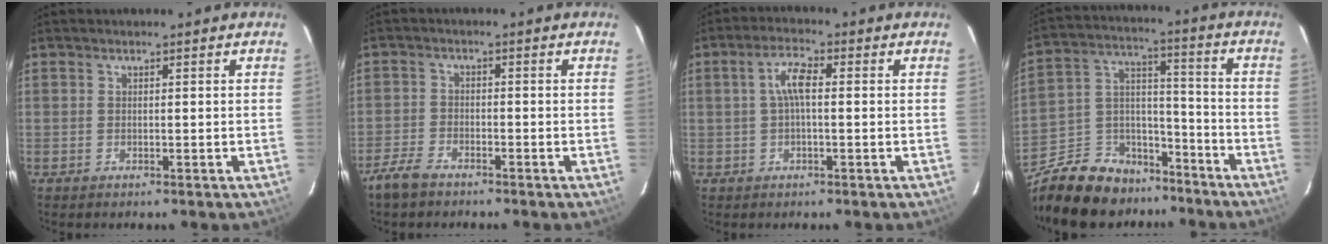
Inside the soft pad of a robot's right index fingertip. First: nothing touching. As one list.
[{"total": 4.9, "force": [-4.0, 2.0, 2.1], "torque": [-0.064, -0.002, -0.080]}, {"total": 4.4, "force": [0.3, 1.3, 4.2], "torque": [-0.083, 0.012, 0.006]}, {"total": 21.1, "force": [-16.0, 11.0, 8.0], "torque": [-0.194, 0.045, -0.244]}]